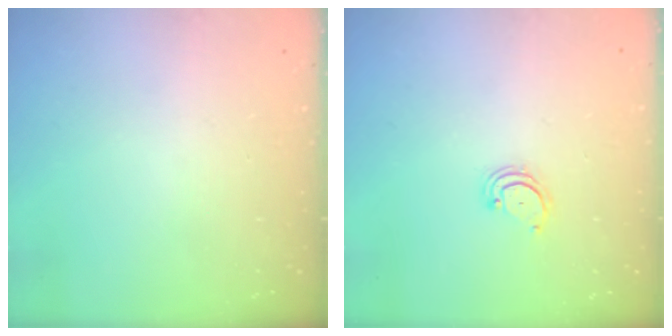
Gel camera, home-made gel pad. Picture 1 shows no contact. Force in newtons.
{"total": 2.9, "press": 2.9, "slide": 0.3}